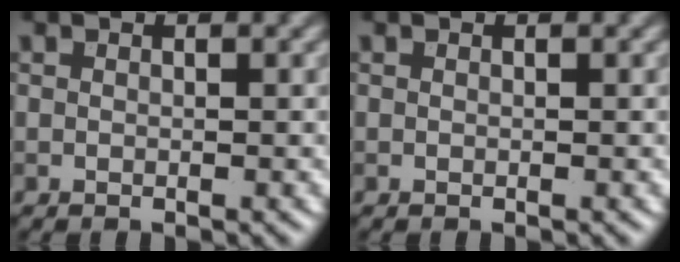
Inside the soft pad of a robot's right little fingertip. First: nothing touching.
{"total": 0.0}